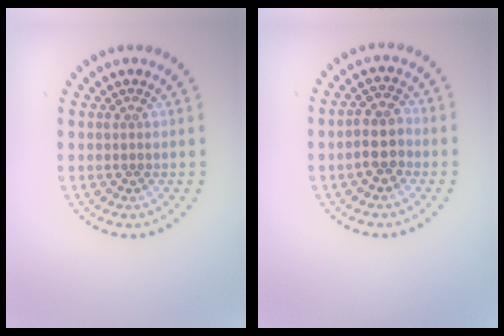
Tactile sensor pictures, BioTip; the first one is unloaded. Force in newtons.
{"total": 2.9, "press": 2.7, "slide": 1.0}